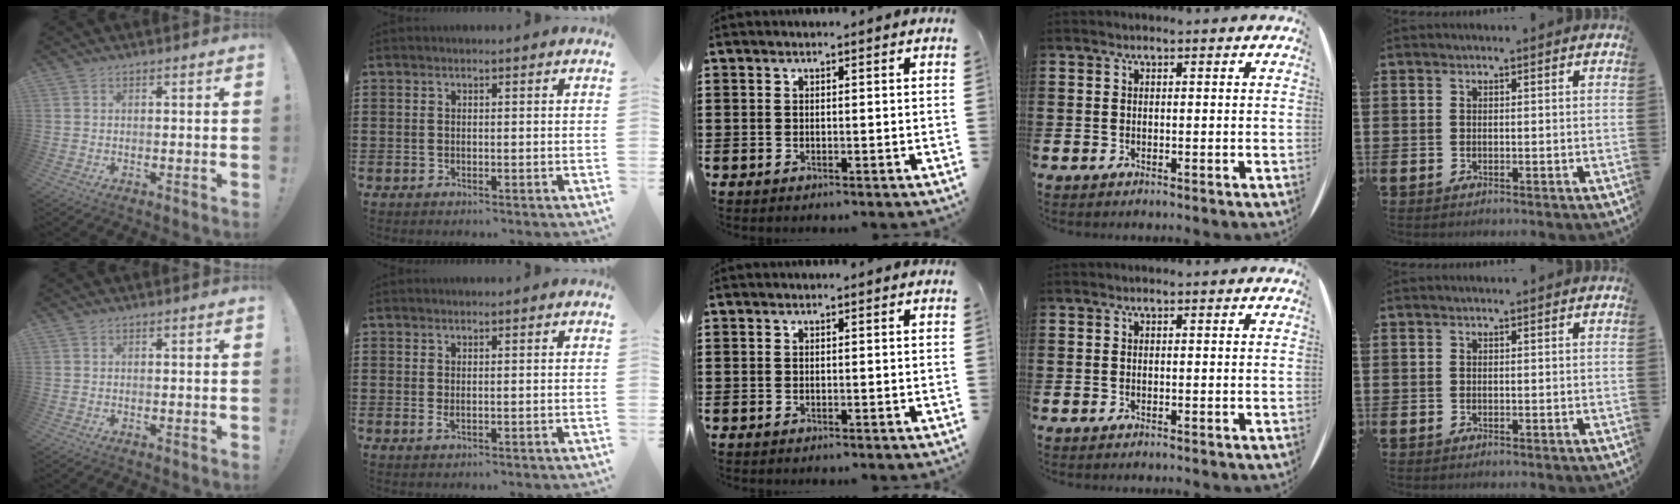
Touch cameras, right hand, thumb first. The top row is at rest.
{"index": {"total": 0.7, "force": [0.2, 0.1, 0.7], "torque": [-0.014, -0.001, 0.004]}}